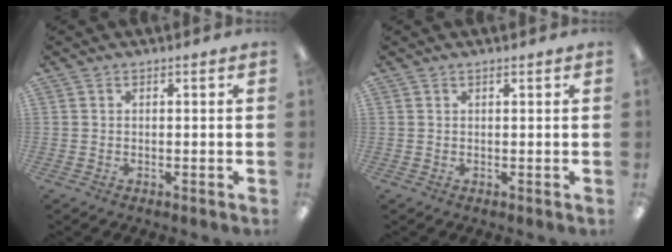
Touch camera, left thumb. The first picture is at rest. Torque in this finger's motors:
{"motor_torque": [0.07, -0.03, -0.15, 0.29, 0.03]}